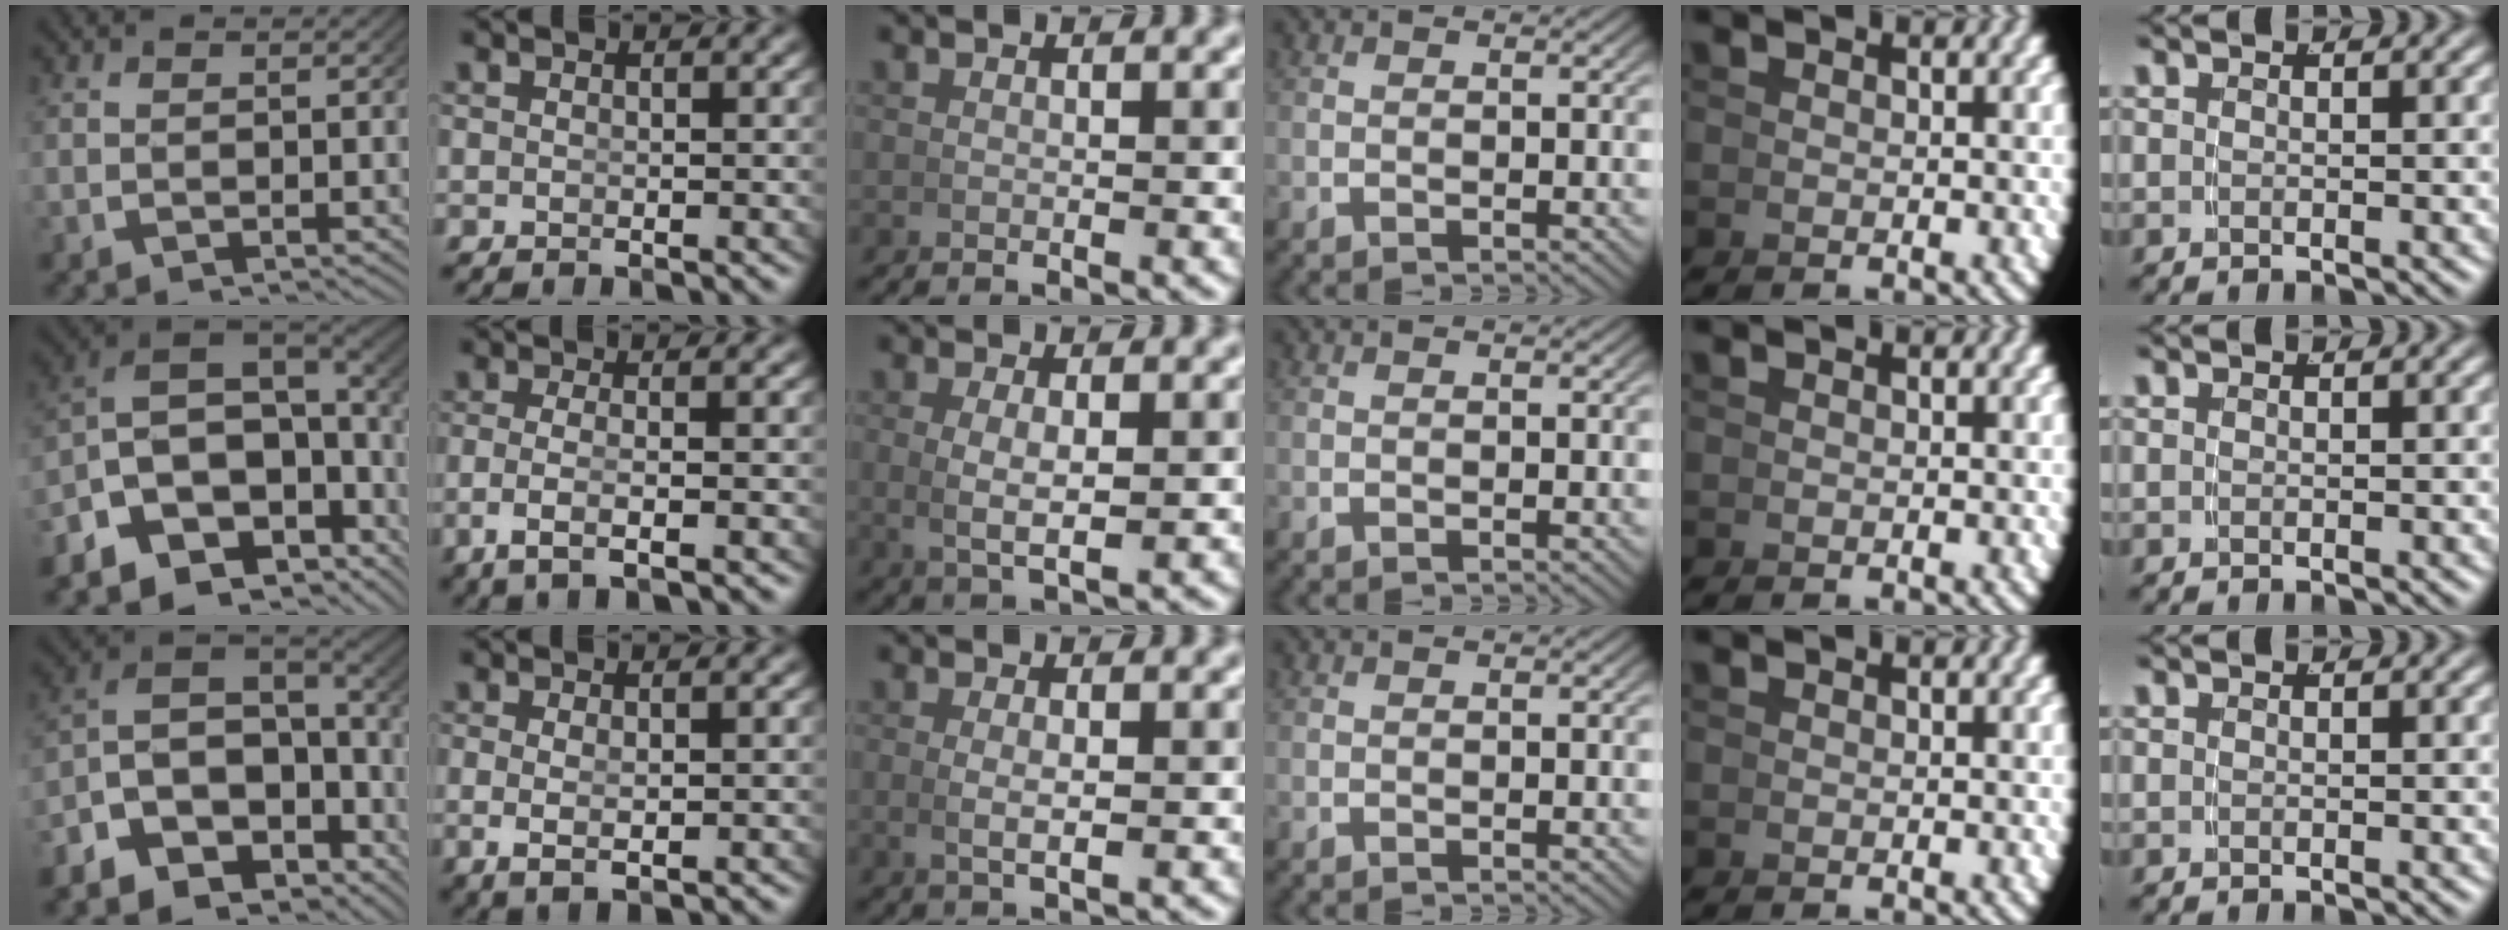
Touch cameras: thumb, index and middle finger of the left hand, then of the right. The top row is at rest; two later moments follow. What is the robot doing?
{"motion": "lift_and_place", "object": "hoodie"}